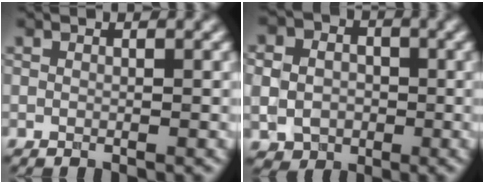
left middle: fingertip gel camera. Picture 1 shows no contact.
{"total": 6.0, "force": [-0.1, 5.2, 3.0], "torque": [-0.053, 0.004, -0.016]}